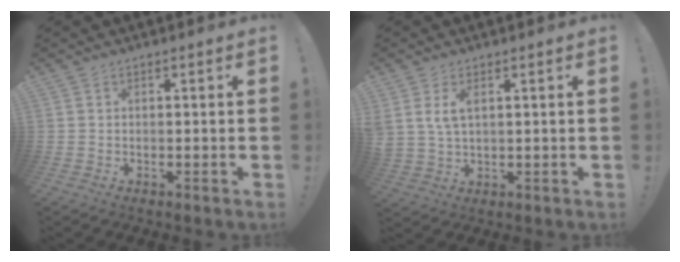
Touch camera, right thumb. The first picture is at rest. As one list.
[{"total": 5.2, "force": [2.3, 2.5, 3.9], "torque": [-0.076, -0.008, 0.040]}]